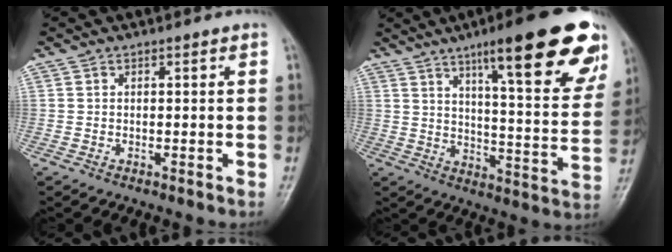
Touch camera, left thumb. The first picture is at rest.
{"total": 24.6, "force": [14.5, 5.2, 19.2], "torque": [-0.234, -0.047, 0.202]}